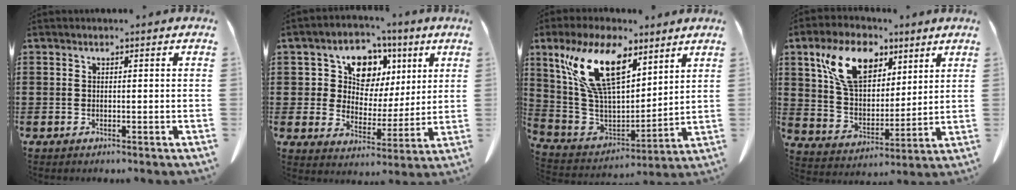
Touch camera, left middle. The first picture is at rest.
{"total": 9.4, "force": [4.4, 7.1, 4.4], "torque": [-0.110, -0.001, 0.081]}
{"total": 16.4, "force": [9.0, 7.2, 11.7], "torque": [-0.273, -0.018, 0.159]}
{"total": 12.1, "force": [6.8, 7.0, 7.1], "torque": [-0.157, 0.011, 0.132]}